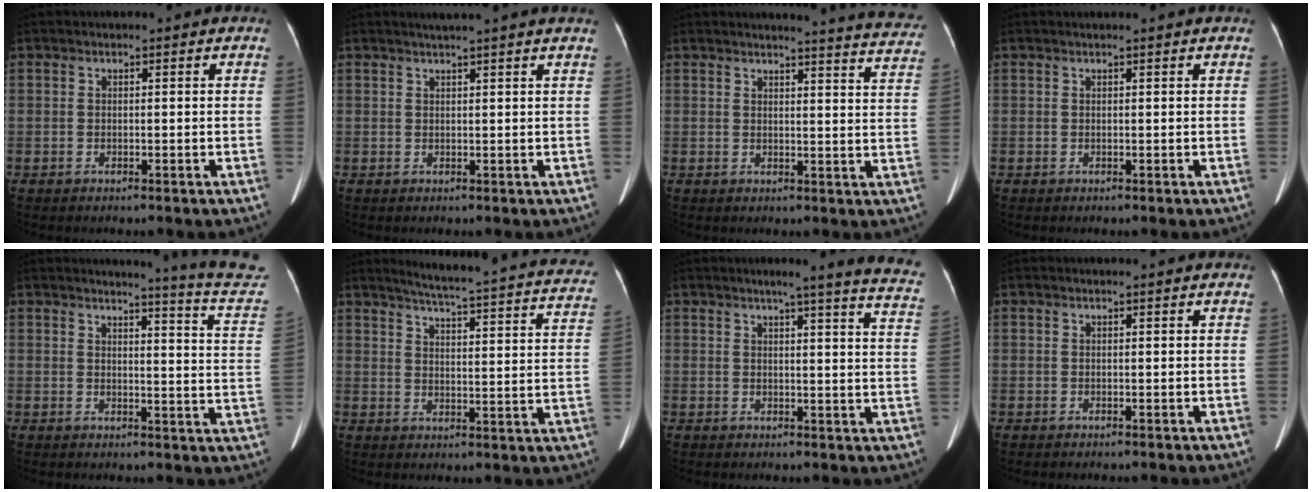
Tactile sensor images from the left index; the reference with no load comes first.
{"total": 4.2, "force": [3.6, -0.9, 2.1], "torque": [-0.025, 0.018, 0.045]}
{"total": 14.7, "force": [14.4, 0.2, 3.1], "torque": [-0.022, -0.095, 0.127]}
{"total": 0.8, "force": [0.7, -0.1, 0.3], "torque": [-0.005, 0.011, 0.017]}
{"total": 13.2, "force": [12.9, -2.2, 2.1], "torque": [-0.027, -0.122, 0.120]}
{"total": 23.4, "force": [20.5, 2.0, 11.0], "torque": [-0.148, -0.045, 0.231]}
{"total": 14.9, "force": [12.6, -0.4, 7.9], "torque": [-0.094, -0.048, 0.126]}
{"total": 0.6, "force": [0.6, 0.0, 0.2], "torque": [-0.008, 0.010, 0.005]}